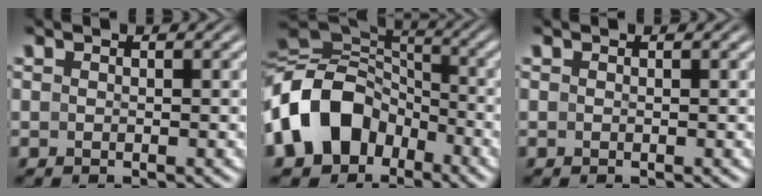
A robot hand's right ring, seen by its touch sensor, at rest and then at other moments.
{"total": 11.8, "force": [-2.7, 9.8, 6.0], "torque": [-0.157, -0.036, -0.037]}
{"total": 0.0}